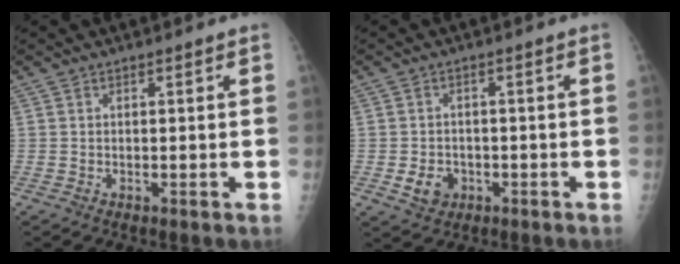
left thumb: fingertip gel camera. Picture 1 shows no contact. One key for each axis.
{"total": 4.5, "fx": -1.5, "fy": 3.7, "fz": 2.2, "tx": -0.024, "ty": 0.007, "tz": -0.017}